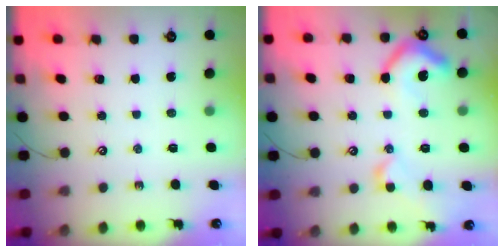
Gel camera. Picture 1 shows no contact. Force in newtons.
{"total": 11.6, "press": 11.5, "slide": 1.6}